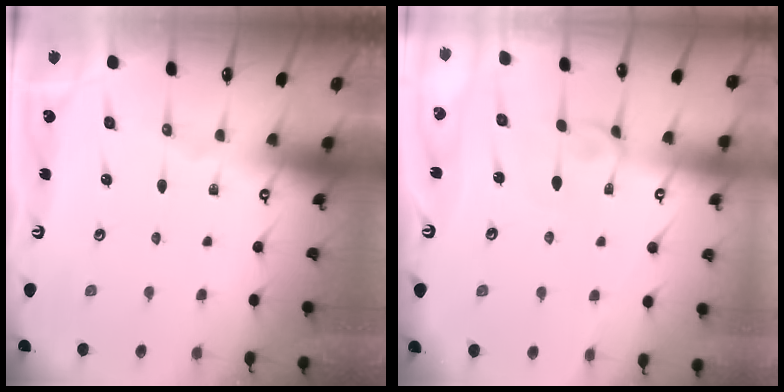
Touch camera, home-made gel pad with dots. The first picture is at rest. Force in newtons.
{"total": 2.5, "press": 2.5, "slide": 0.3}